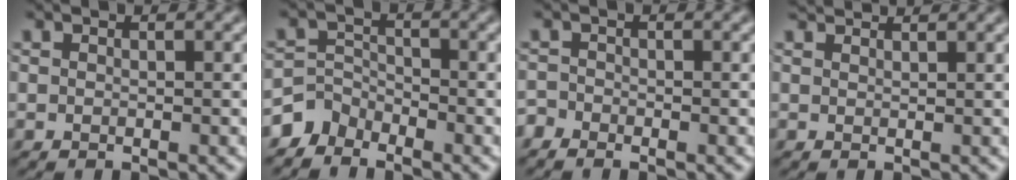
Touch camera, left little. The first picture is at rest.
{"total": 2.7, "force": [-2.4, 1.3, 0.0], "torque": [0.003, 0.010, -0.057]}
{"total": 1.3, "force": [-1.1, 0.7, 0.2], "torque": [-0.006, 0.005, -0.023]}
{"total": 2.0, "force": [2.0, 0.2, 0.4], "torque": [-0.013, 0.012, 0.033]}